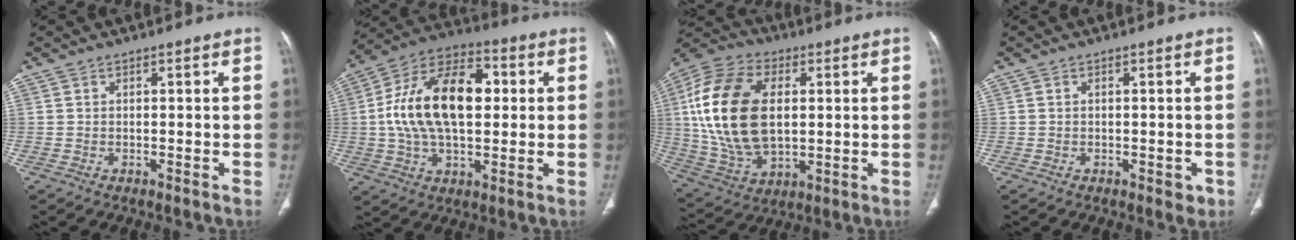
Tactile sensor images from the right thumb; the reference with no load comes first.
{"total": 20.1, "force": [1.9, 11.3, 16.5], "torque": [-0.287, 0.026, 0.029]}
{"total": 22.5, "force": [3.0, 13.5, 17.8], "torque": [-0.352, -0.005, 0.059]}
{"total": 1.8, "force": [-0.5, 1.1, 1.3], "torque": [-0.010, 0.000, -0.003]}